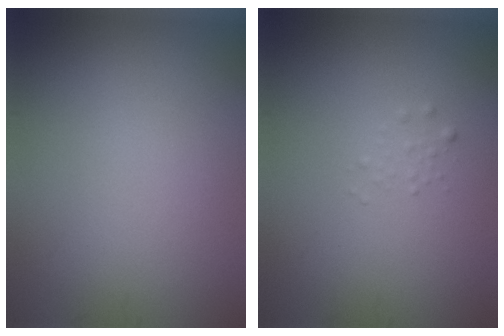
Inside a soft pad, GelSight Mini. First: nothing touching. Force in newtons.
{"total": 0.6, "press": 0.6, "slide": 0.0}